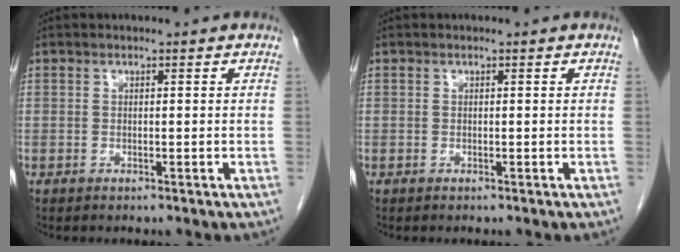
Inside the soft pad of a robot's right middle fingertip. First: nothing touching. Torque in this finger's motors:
{"motor_torque": [0.00, 0.00, 0.00, 0.00]}